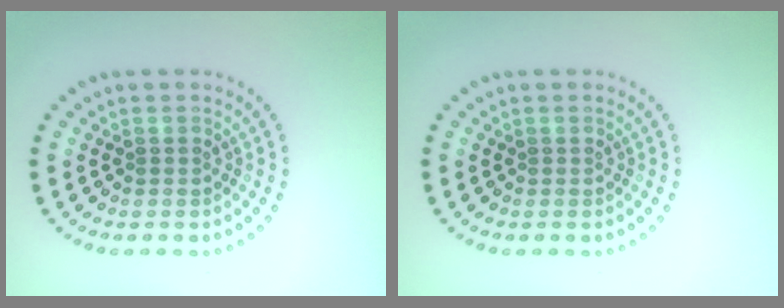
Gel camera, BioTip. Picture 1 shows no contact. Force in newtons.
{"total": 0.0}